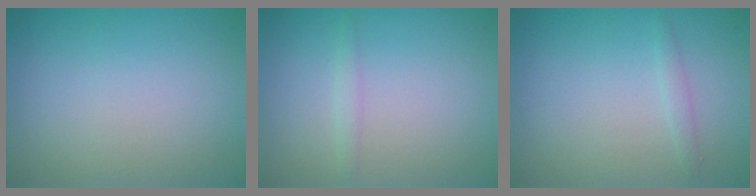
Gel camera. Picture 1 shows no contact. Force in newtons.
{"total": 0.8, "press": 0.8, "slide": 0.1}
{"total": 0.8, "press": 0.8, "slide": 0.1}